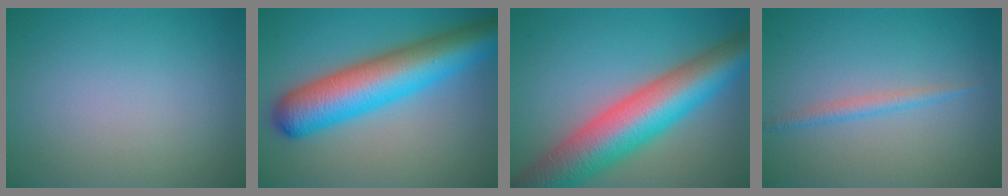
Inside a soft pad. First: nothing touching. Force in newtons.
{"total": 10.4, "press": 10.4, "slide": 0.2}
{"total": 11.7, "press": 11.7, "slide": 0.6}
{"total": 1.5, "press": 1.5, "slide": 0.1}